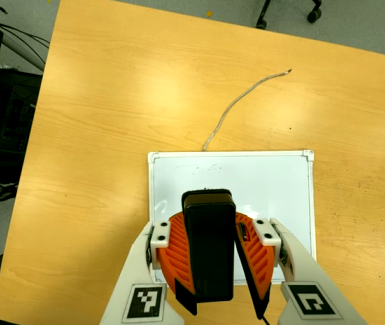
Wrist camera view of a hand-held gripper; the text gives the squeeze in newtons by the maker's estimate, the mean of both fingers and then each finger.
{"total": 10.2, "left": 10.6, "right": 9.8}